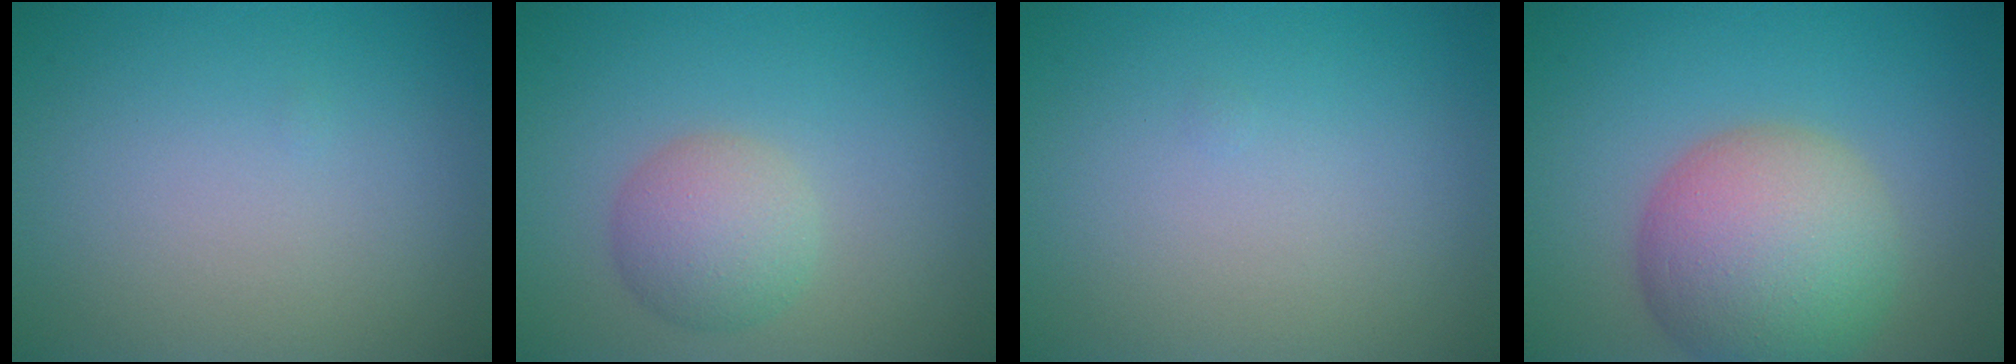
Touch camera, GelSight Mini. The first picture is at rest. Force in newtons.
{"total": 3.5, "press": 3.5, "slide": 0.1}
{"total": 0.0}
{"total": 9.1, "press": 9.1, "slide": 0.6}